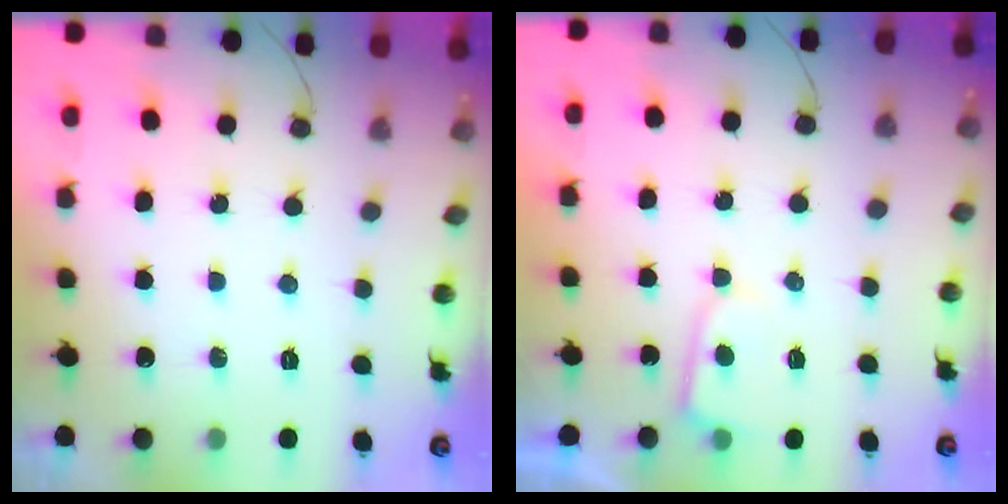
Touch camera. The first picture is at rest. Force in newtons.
{"total": 3.0, "press": 2.9, "slide": 0.3}